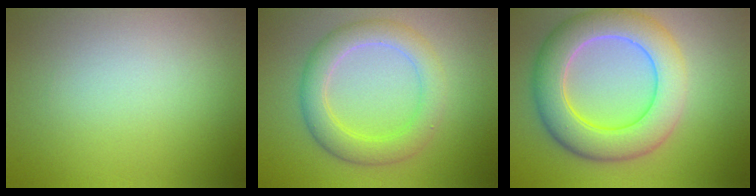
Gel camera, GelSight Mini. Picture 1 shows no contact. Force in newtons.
{"total": 4.6, "press": 4.5, "slide": 0.2}
{"total": 8.0, "press": 8.0, "slide": 0.5}